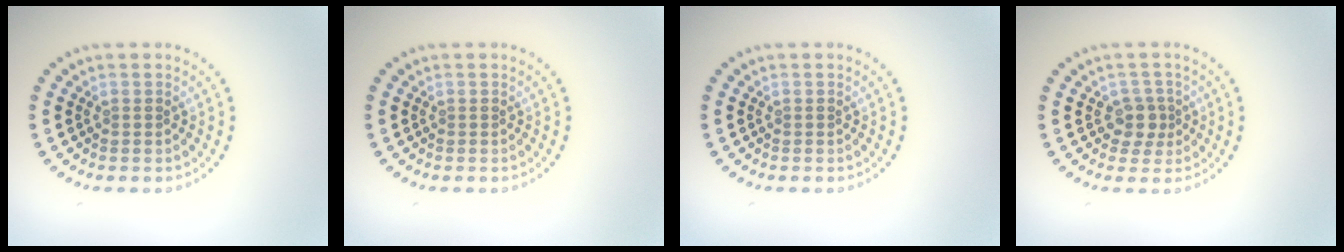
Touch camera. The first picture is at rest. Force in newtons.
{"total": 0.0}
{"total": 0.0}
{"total": 2.1, "press": 1.7, "slide": 1.2}